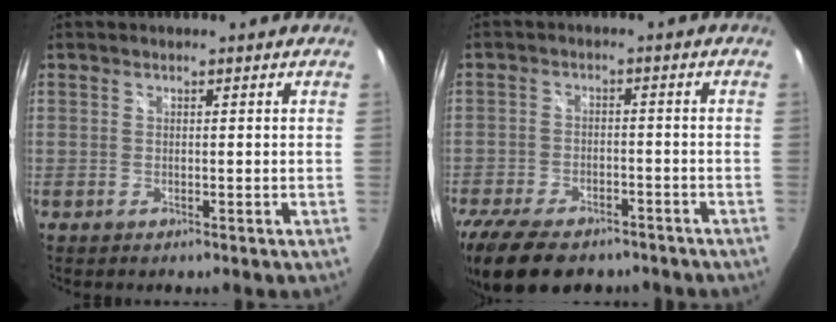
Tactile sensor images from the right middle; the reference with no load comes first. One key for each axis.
{"total": 15.6, "fx": -11.7, "fy": 6.9, "fz": 7.6, "tx": -0.179, "ty": -0.028, "tz": -0.187}